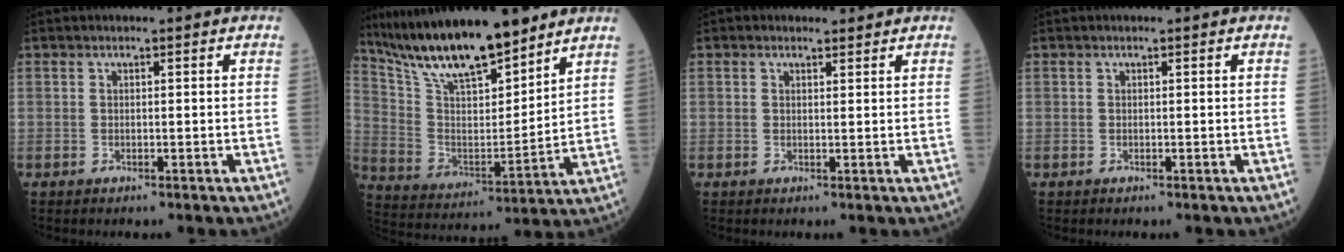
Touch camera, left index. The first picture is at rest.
{"total": 17.5, "force": [14.4, 3.5, 9.4], "torque": [-0.170, 0.000, 0.267]}
{"total": 1.0, "force": [0.7, 0.6, 0.1], "torque": [-0.006, 0.001, 0.009]}
{"total": 0.0}